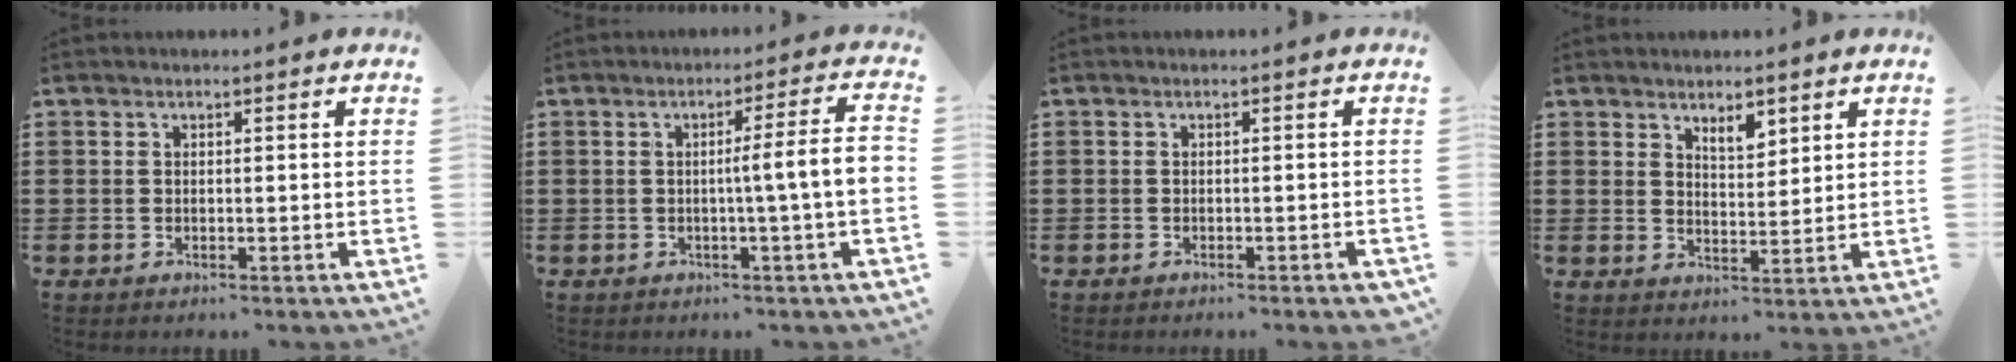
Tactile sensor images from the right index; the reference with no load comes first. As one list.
[{"total": 6.6, "force": [-0.5, -0.4, 6.6], "torque": [-0.109, -0.011, -0.013]}, {"total": 0.8, "force": [-0.7, 0.1, 0.4], "torque": [-0.008, -0.004, -0.014]}, {"total": 3.6, "force": [2.9, 1.5, 1.6], "torque": [-0.021, -0.003, 0.049]}]